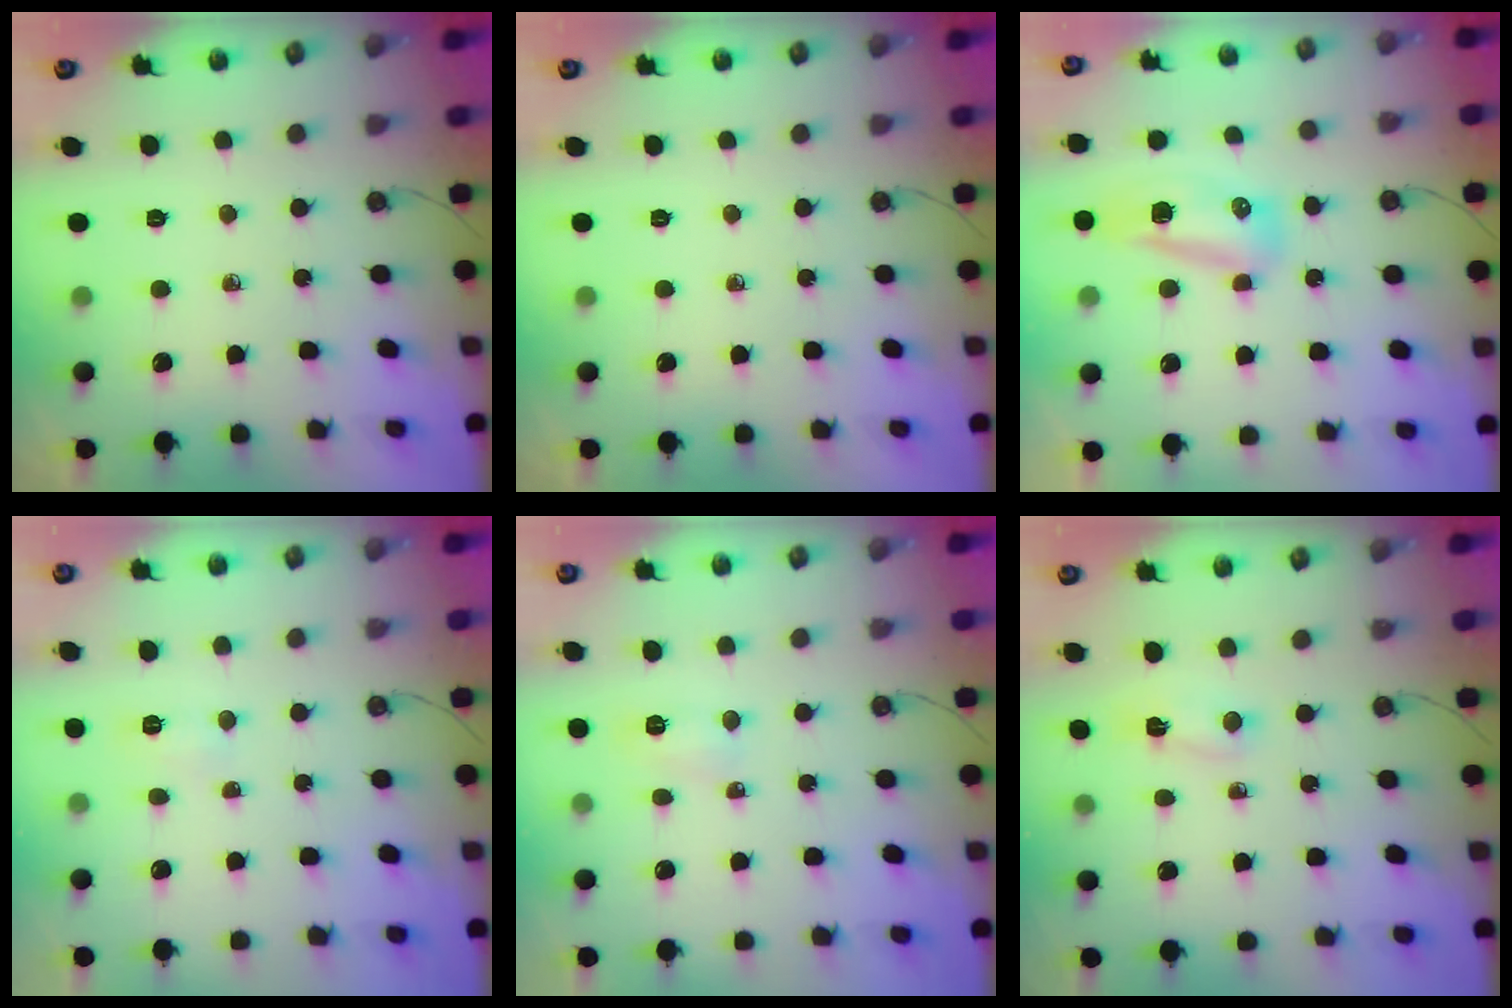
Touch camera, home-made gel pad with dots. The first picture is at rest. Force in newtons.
{"total": 0.0}
{"total": 12.0, "press": 10.2, "slide": 6.4}
{"total": 3.7, "press": 3.7, "slide": 0.5}
{"total": 4.7, "press": 4.4, "slide": 1.5}
{"total": 2.9, "press": 2.8, "slide": 0.7}